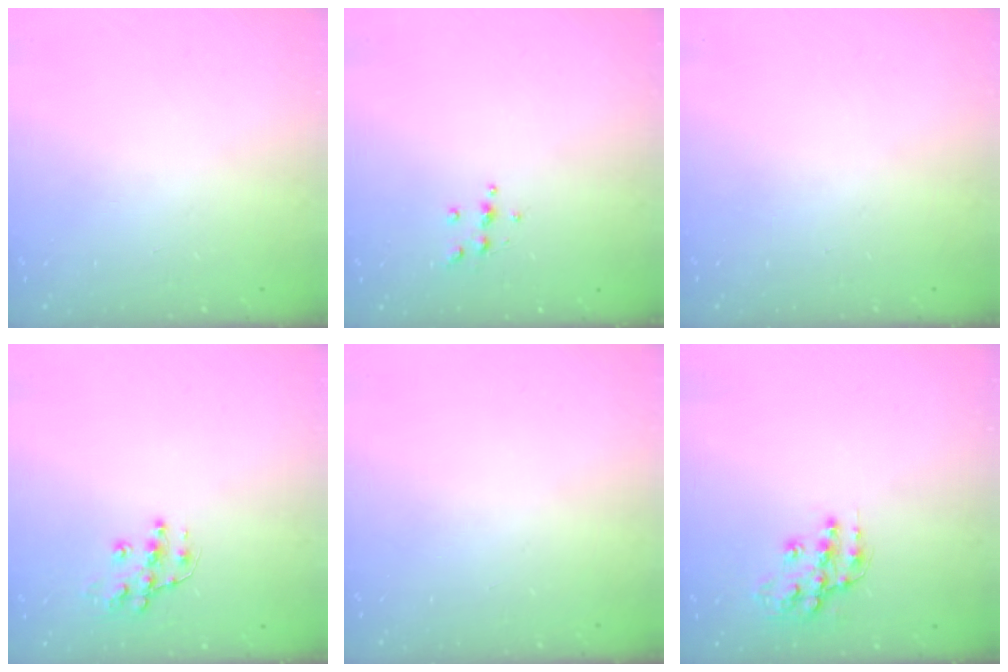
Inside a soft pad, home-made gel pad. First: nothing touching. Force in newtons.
{"total": 4.3, "press": 4.3, "slide": 0.5}
{"total": 0.0}
{"total": 10.2, "press": 10.2, "slide": 0.8}
{"total": 0.0}
{"total": 12.8, "press": 12.8, "slide": 0.9}